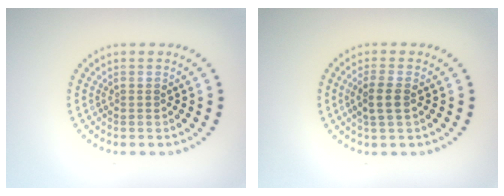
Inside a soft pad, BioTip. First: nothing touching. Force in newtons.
{"total": 2.2, "press": 2.1, "slide": 0.6}